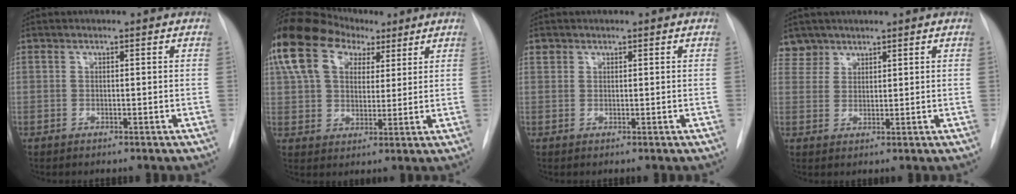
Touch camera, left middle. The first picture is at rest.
{"total": 15.7, "force": [8.4, 9.9, 8.8], "torque": [-0.189, 0.057, 0.148]}
{"total": 0.8, "force": [0.6, 0.6, 0.0], "torque": [0.007, 0.004, 0.008]}
{"total": 3.1, "force": [2.6, 1.6, -0.6], "torque": [0.022, 0.006, 0.049]}